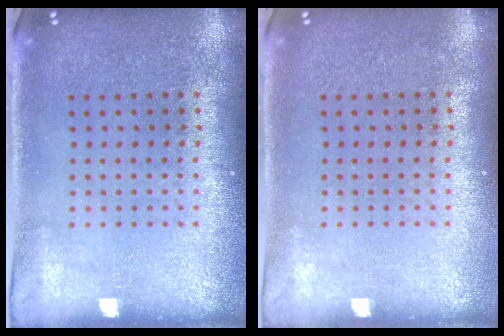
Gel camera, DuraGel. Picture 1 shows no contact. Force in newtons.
{"total": 0.0}